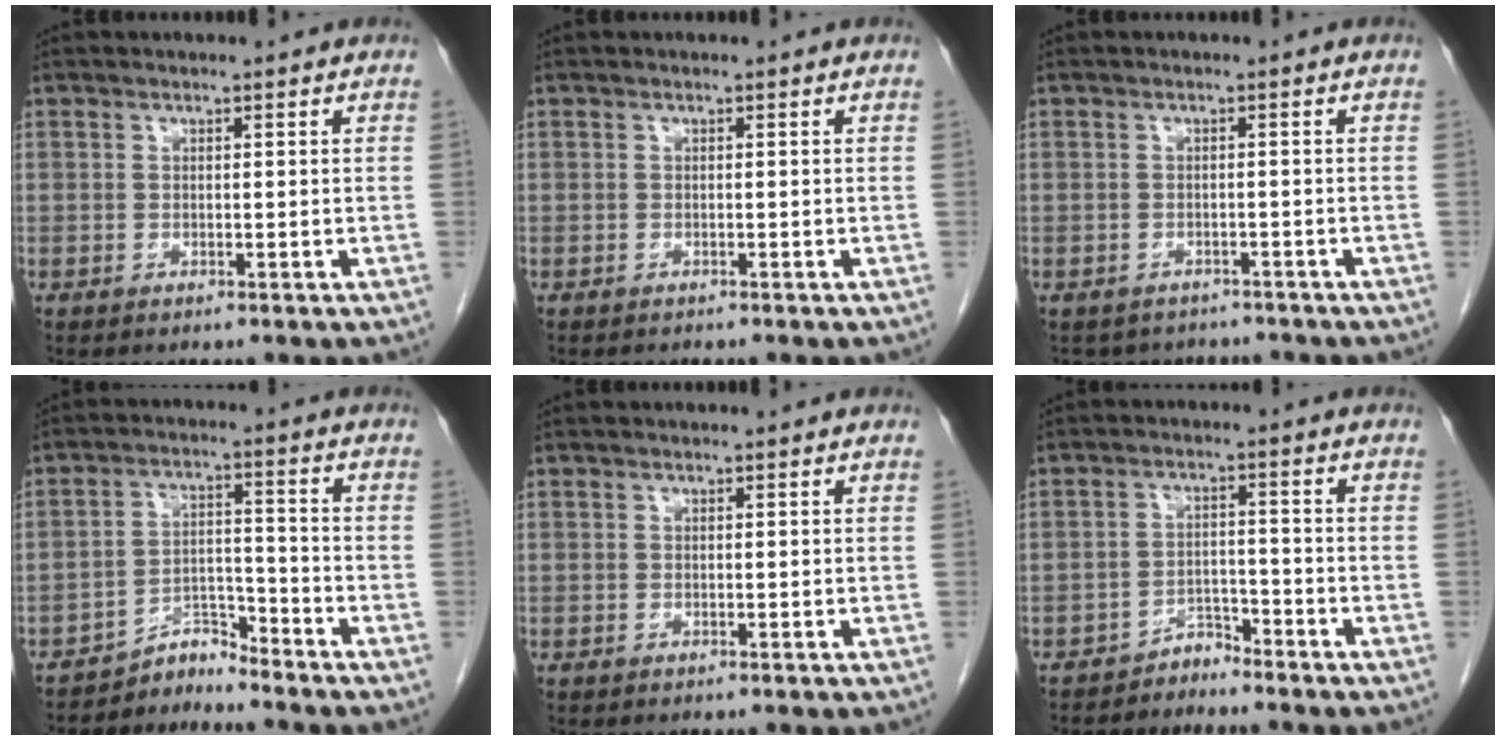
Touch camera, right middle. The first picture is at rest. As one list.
[{"total": 0.6, "force": [-0.5, 0.2, 0.1], "torque": [-0.009, -0.001, -0.010]}, {"total": 6.0, "force": [-5.3, 2.7, 0.4], "torque": [0.001, 0.008, -0.063]}, {"total": 4.3, "force": [-4.2, 0.2, -0.9], "torque": [0.023, 0.011, -0.070]}, {"total": 0.0}, {"total": 2.8, "force": [-2.7, 0.7, -0.3], "torque": [0.012, -0.003, -0.046]}]